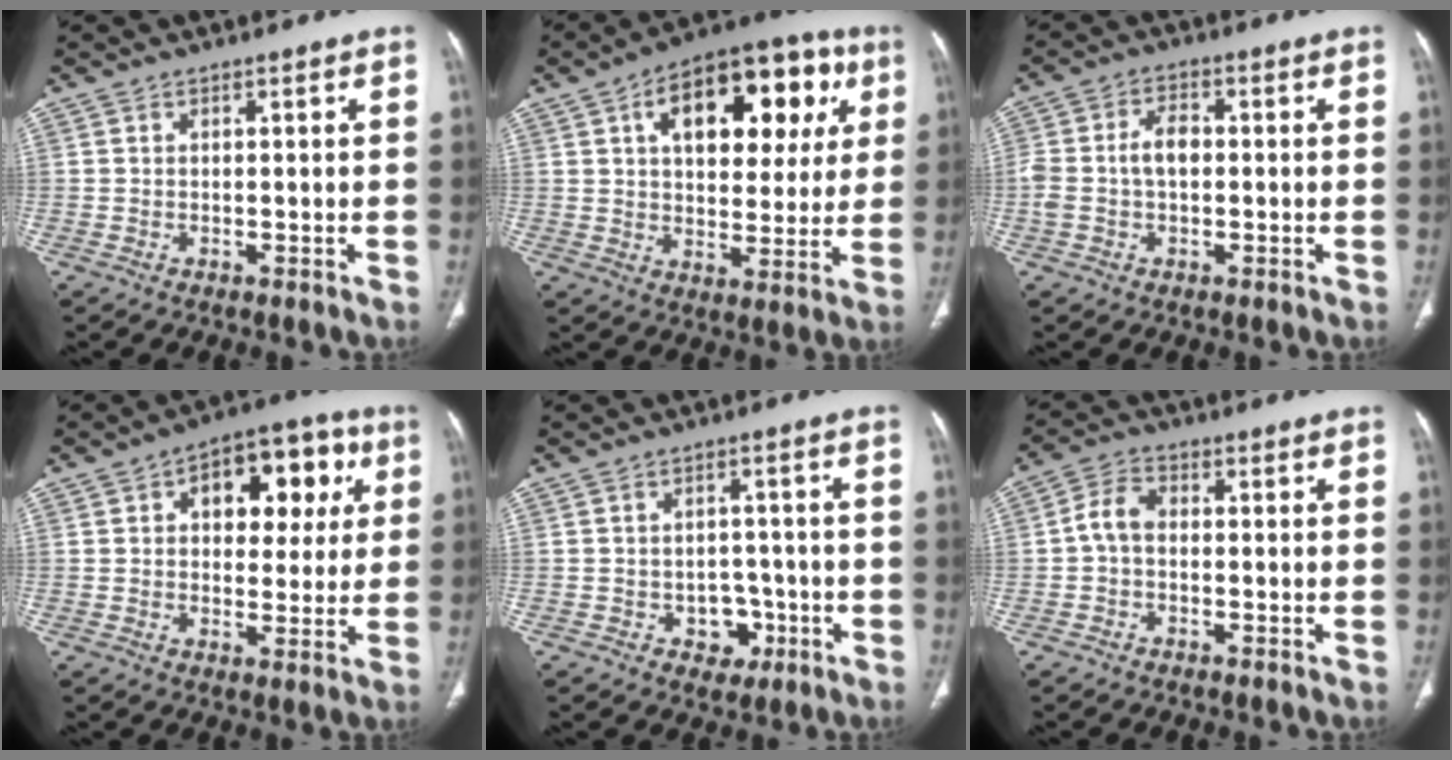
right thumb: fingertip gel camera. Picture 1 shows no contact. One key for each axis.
{"total": 21.5, "fx": 7.4, "fy": 11.8, "fz": 16.4, "tx": -0.182, "ty": 0.014, "tz": 0.105}
{"total": 5.8, "fx": -0.2, "fy": 3.5, "fz": 4.5, "tx": -0.099, "ty": 0.021, "tz": -0.005}
{"total": 15.2, "fx": 4.7, "fy": 9.1, "fz": 11.2, "tx": -0.095, "ty": 0.015, "tz": 0.062}
{"total": 5.4, "fx": -2.0, "fy": 4.3, "fz": 2.5, "tx": -0.002, "ty": 0.021, "tz": -0.020}
{"total": 4.7, "fx": -0.5, "fy": 3.2, "fz": 3.4, "tx": -0.061, "ty": 0.016, "tz": -0.018}